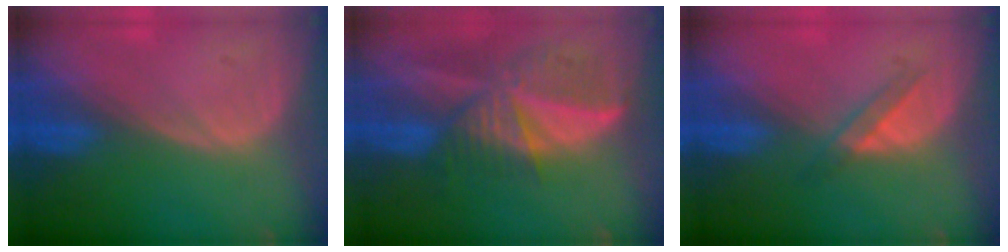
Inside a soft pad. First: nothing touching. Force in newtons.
{"total": 9.5, "press": 8.3, "slide": 4.6}
{"total": 2.6, "press": 2.4, "slide": 1.0}